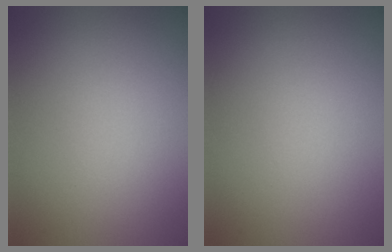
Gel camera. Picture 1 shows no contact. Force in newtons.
{"total": 0.0}